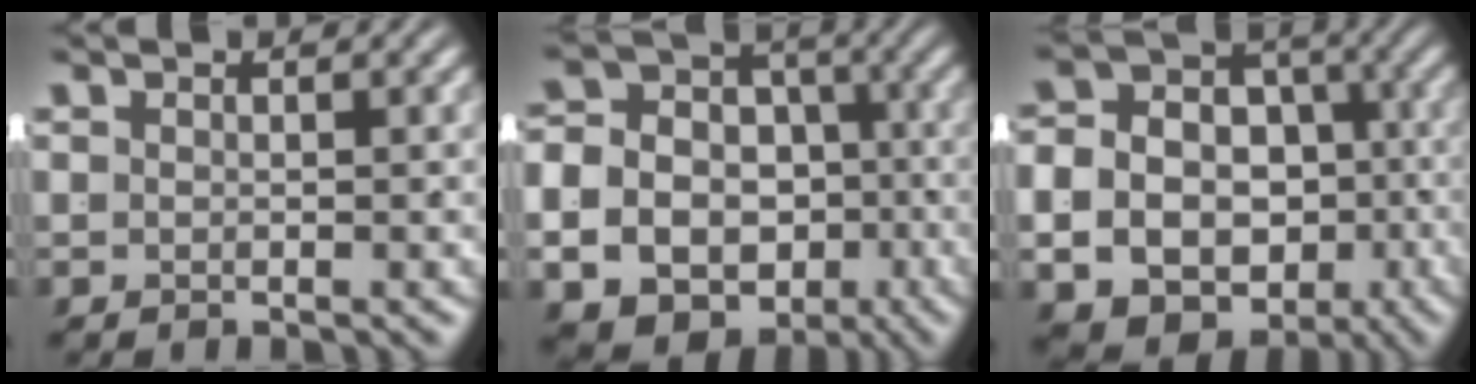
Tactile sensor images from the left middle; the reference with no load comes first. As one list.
[{"total": 15.2, "force": [-5.1, 13.0, 6.0], "torque": [-0.127, -0.061, -0.081]}, {"total": 14.7, "force": [-4.9, 12.4, 6.1], "torque": [-0.124, -0.059, -0.073]}]